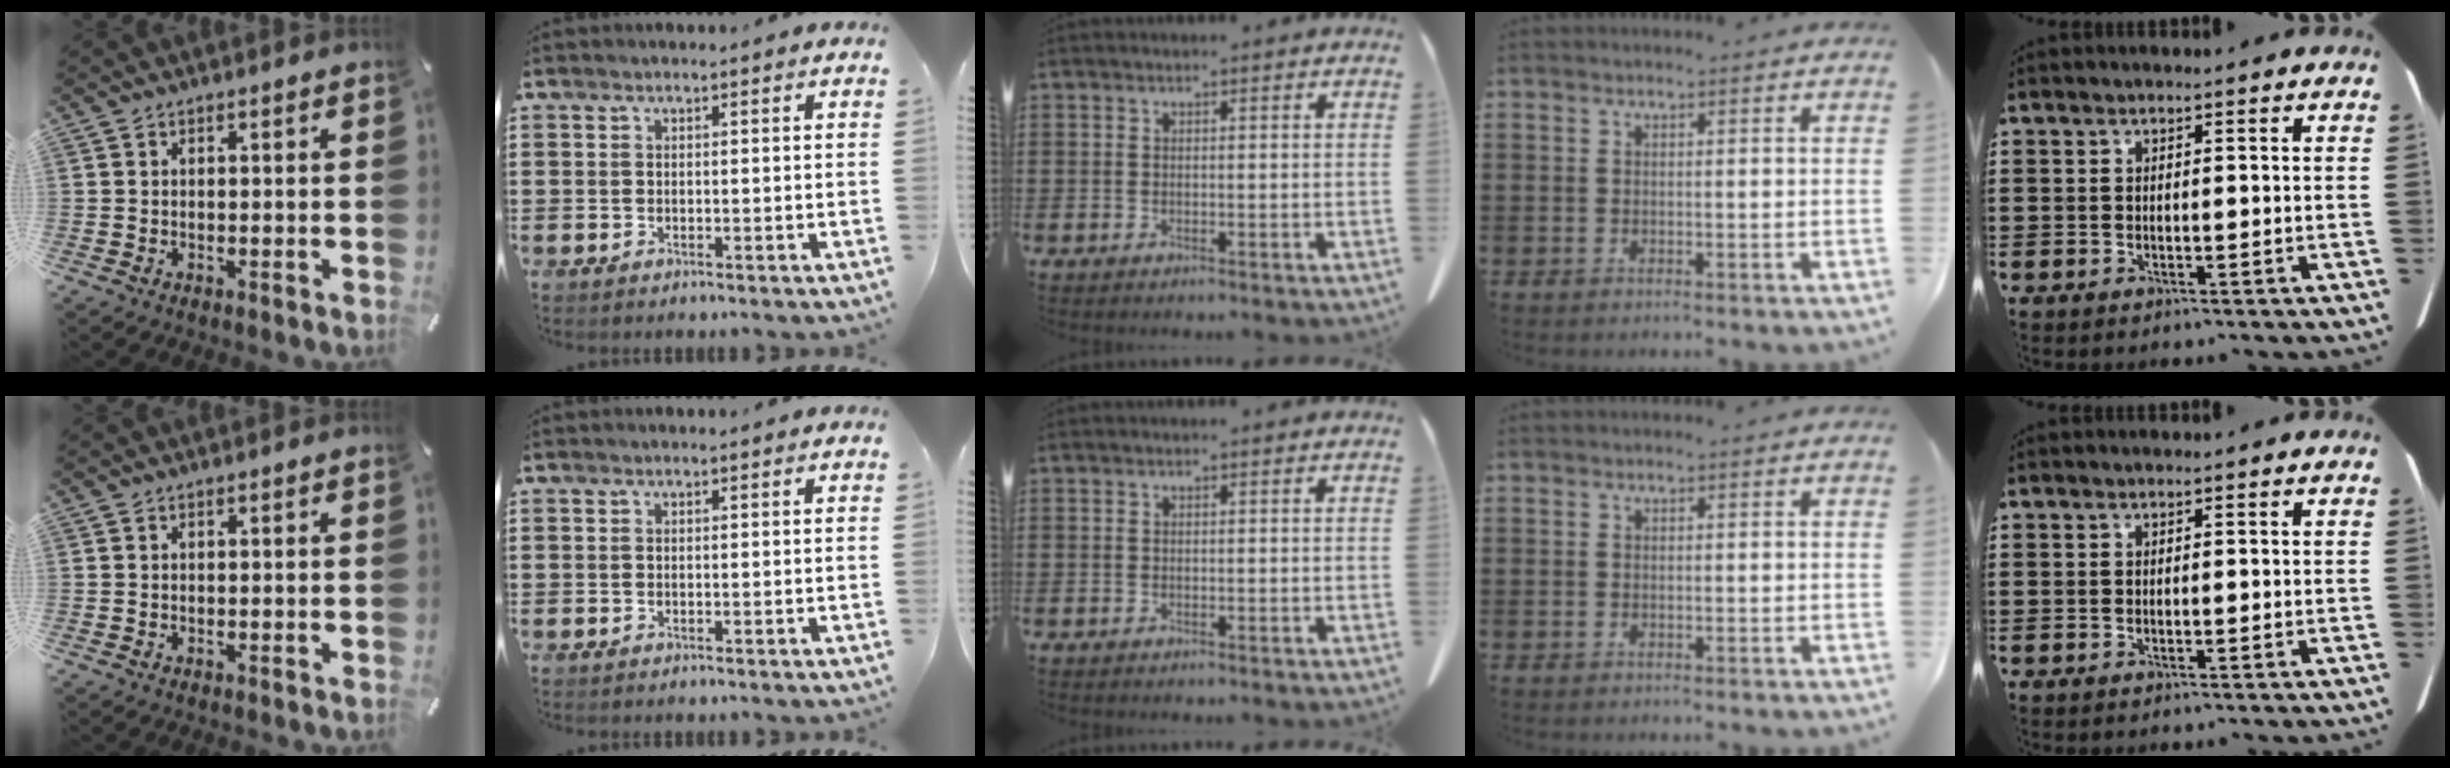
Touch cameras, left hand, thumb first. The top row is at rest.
{}